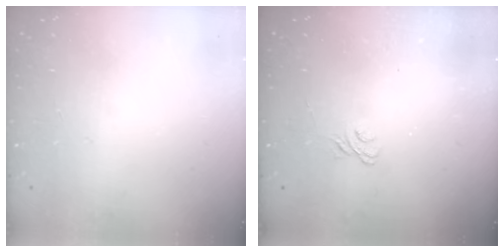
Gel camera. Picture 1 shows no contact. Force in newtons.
{"total": 1.9, "press": 1.5, "slide": 1.1}